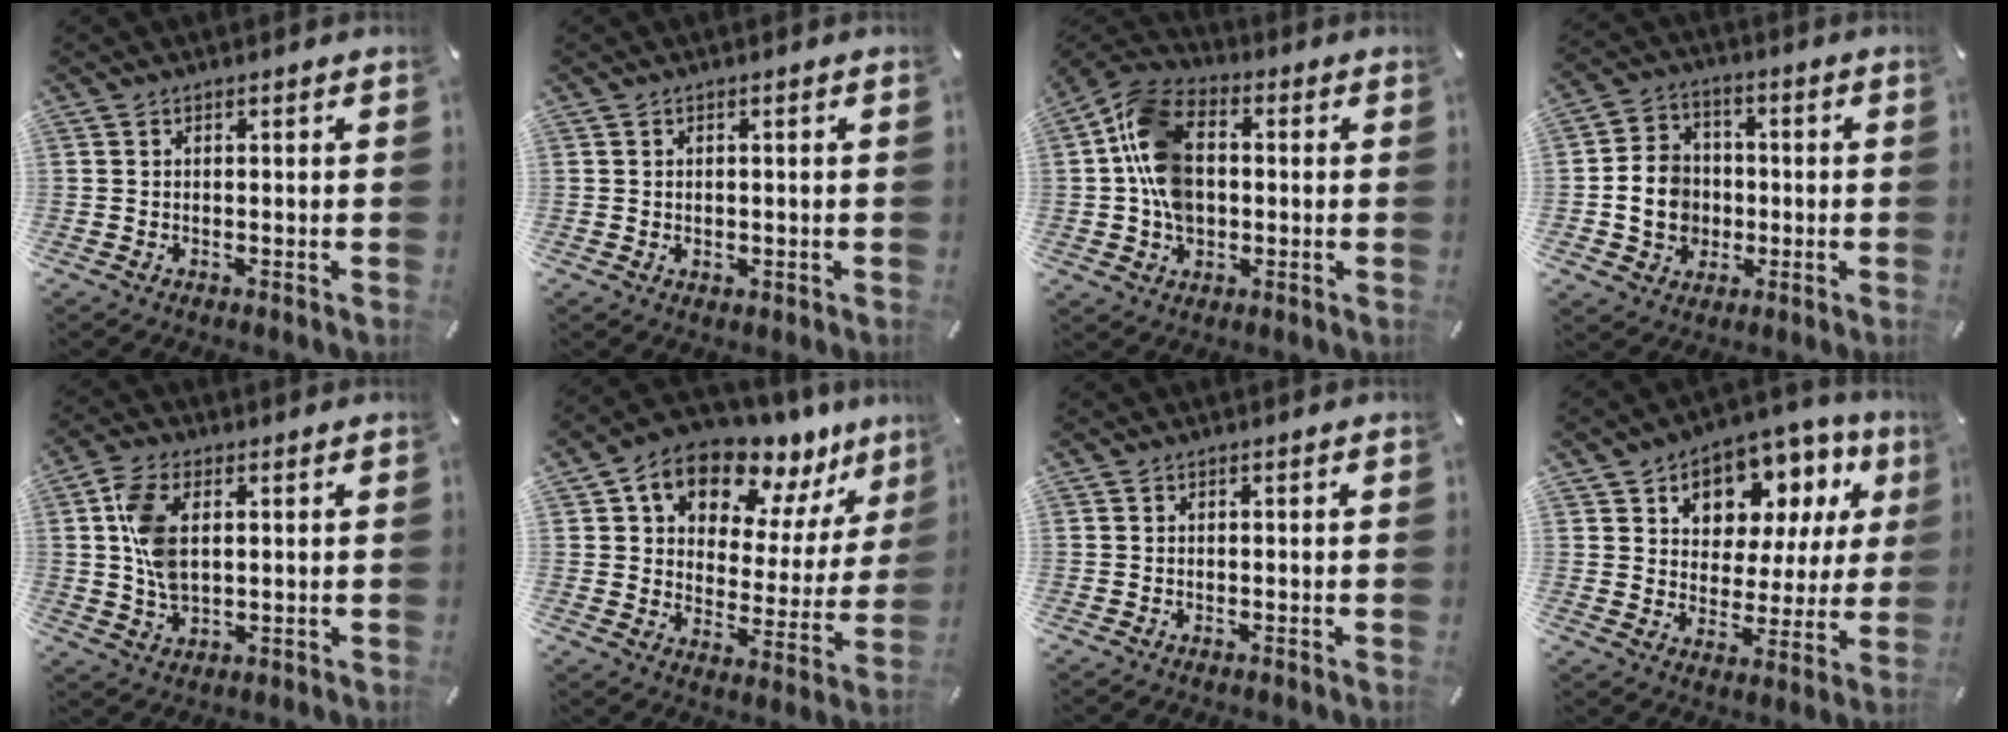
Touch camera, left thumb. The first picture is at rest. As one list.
[{"total": 0.9, "force": [0.1, 0.9, 0.2], "torque": [-0.004, 0.005, 0.000]}, {"total": 13.3, "force": [-0.3, 10.2, 8.7], "torque": [-0.200, 0.024, -0.002]}, {"total": 10.1, "force": [-1.4, 9.1, 4.1], "torque": [-0.097, 0.016, -0.021]}, {"total": 9.0, "force": [1.9, 5.4, 6.9], "torque": [-0.168, 0.002, 0.033]}, {"total": 13.6, "force": [10.4, 7.4, 4.7], "torque": [-0.079, -0.087, 0.183]}, {"total": 0.0}, {"total": 11.4, "force": [5.8, 8.5, 4.8], "torque": [-0.075, -0.042, 0.104]}]